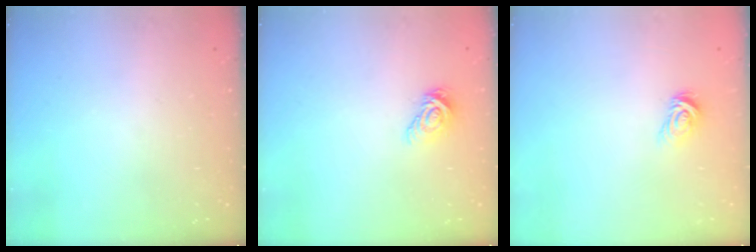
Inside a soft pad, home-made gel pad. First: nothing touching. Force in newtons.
{"total": 8.1, "press": 8.1, "slide": 0.4}
{"total": 3.6, "press": 3.6, "slide": 0.5}